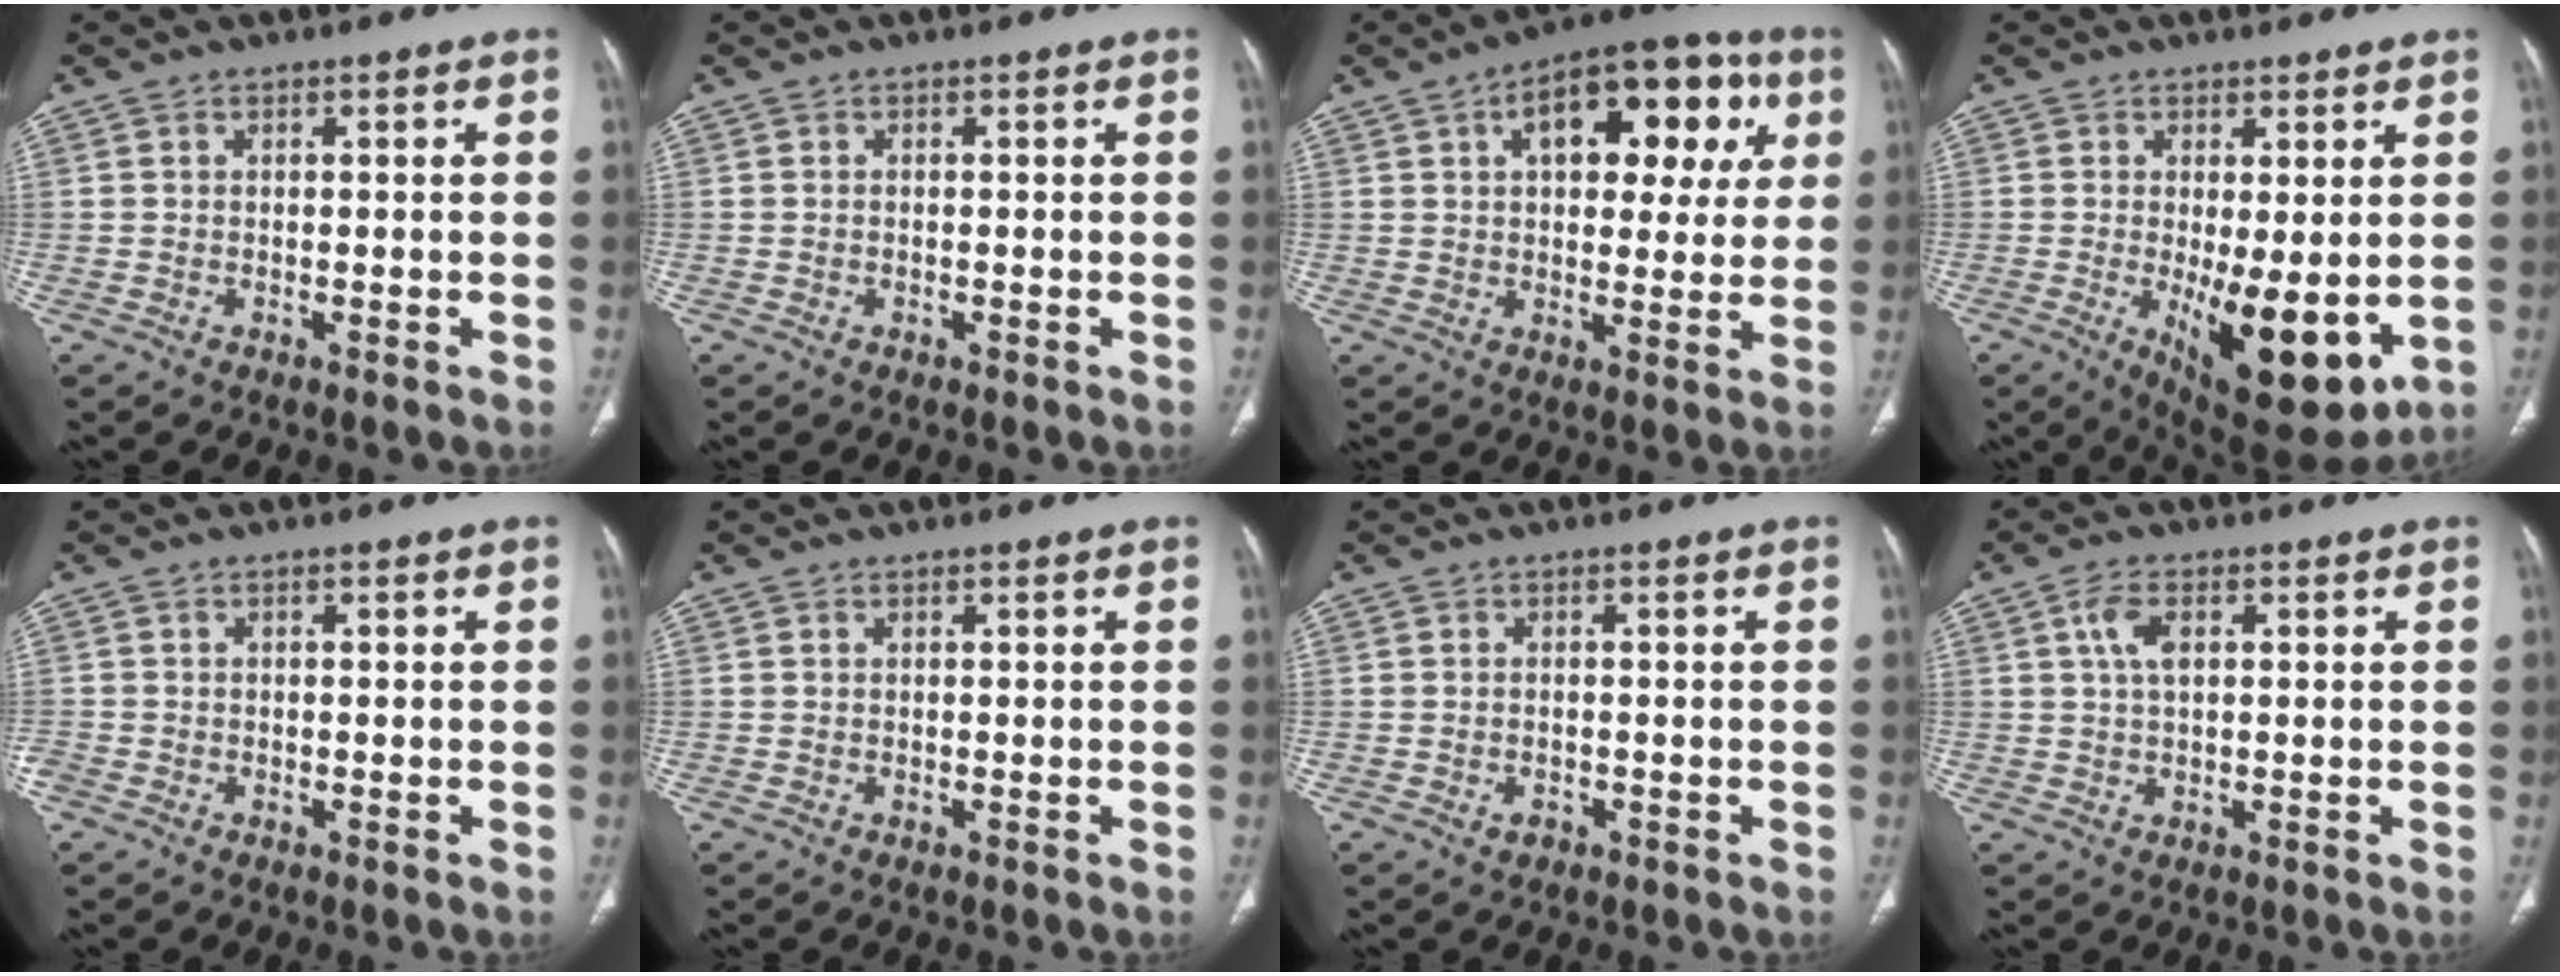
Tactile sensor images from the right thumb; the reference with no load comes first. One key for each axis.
{"total": 0.0}
{"total": 18.7, "fx": 6.6, "fy": 9.9, "fz": 14.4, "tx": -0.149, "ty": 0.013, "tz": 0.087}
{"total": 12.4, "fx": -1.9, "fy": 4.5, "fz": 11.4, "tx": -0.162, "ty": -0.031, "tz": -0.011}
{"total": 1.4, "fx": -0.6, "fy": 1.2, "fz": 0.5, "tx": -0.013, "ty": 0.003, "tz": -0.014}
{"total": 0.0}
{"total": 1.2, "fx": -0.7, "fy": 0.9, "fz": 0.6, "tx": -0.009, "ty": 0.007, "tz": -0.006}
{"total": 4.4, "fx": 1.4, "fy": 2.3, "fz": 3.5, "tx": -0.072, "ty": 0.006, "tz": 0.027}